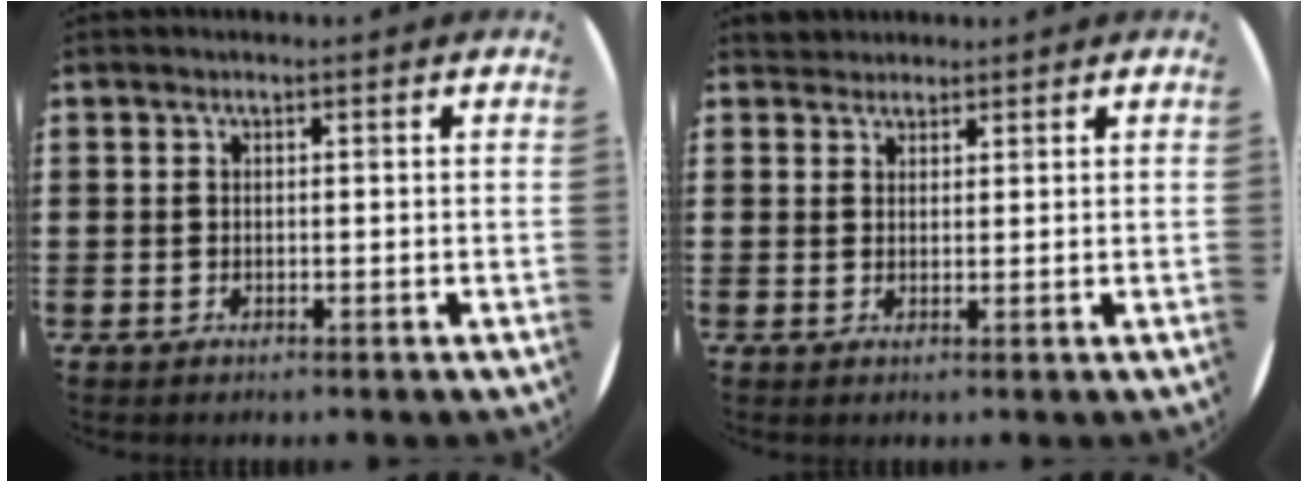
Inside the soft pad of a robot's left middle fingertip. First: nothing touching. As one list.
[{"total": 1.9, "force": [1.7, 0.7, -0.2], "torque": [0.000, 0.004, 0.035]}]